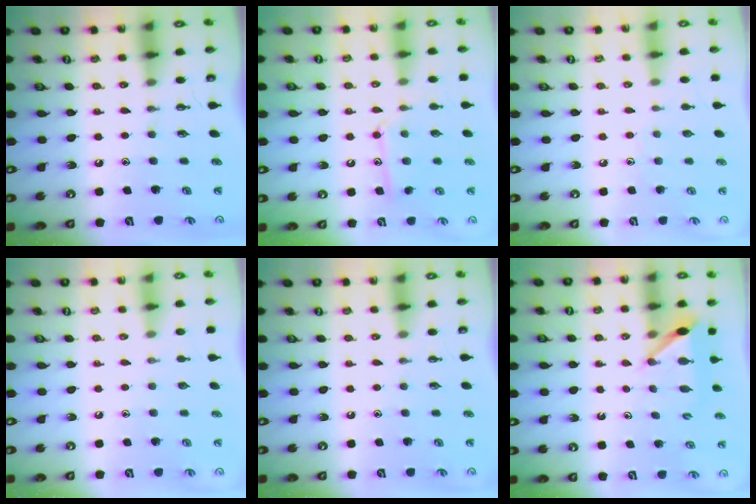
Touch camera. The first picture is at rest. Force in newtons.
{"total": 10.8, "press": 10.7, "slide": 0.7}
{"total": 3.5, "press": 3.5, "slide": 0.4}
{"total": 0.0}
{"total": 0.0}
{"total": 6.2, "press": 6.2, "slide": 0.6}